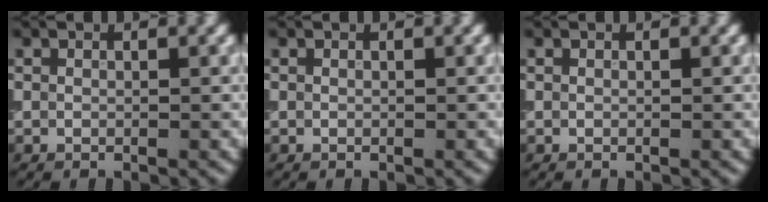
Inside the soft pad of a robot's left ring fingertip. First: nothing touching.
{"total": 0.0}
{"total": 0.0}